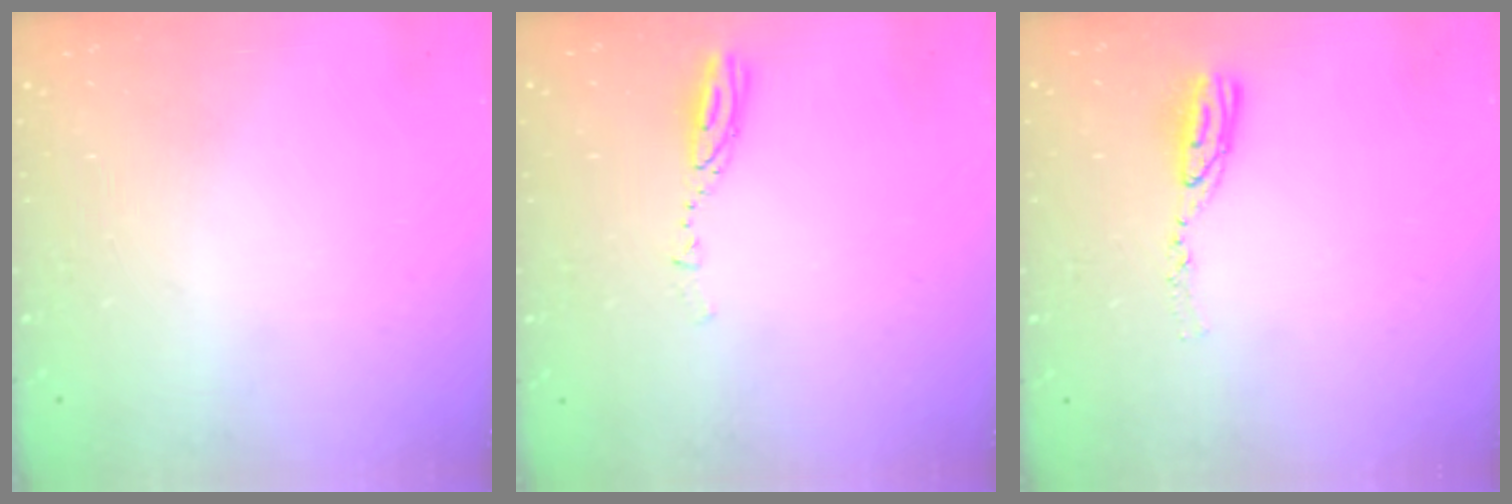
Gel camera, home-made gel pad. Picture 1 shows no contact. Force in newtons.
{"total": 3.6, "press": 3.5, "slide": 0.5}
{"total": 5.9, "press": 5.9, "slide": 0.5}